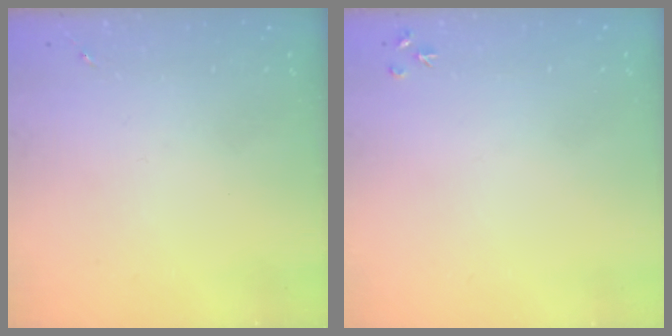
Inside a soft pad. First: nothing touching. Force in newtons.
{"total": 3.6, "press": 3.5, "slide": 0.5}